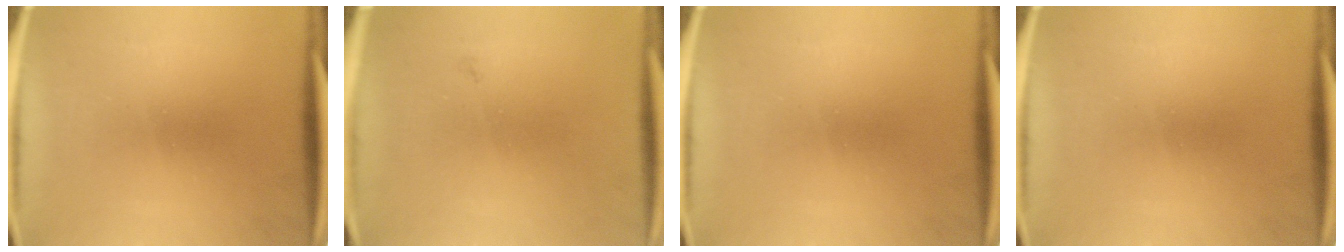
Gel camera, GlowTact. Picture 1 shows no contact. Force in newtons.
{"total": 0.7}
{"total": 0.0}
{"total": 0.0}